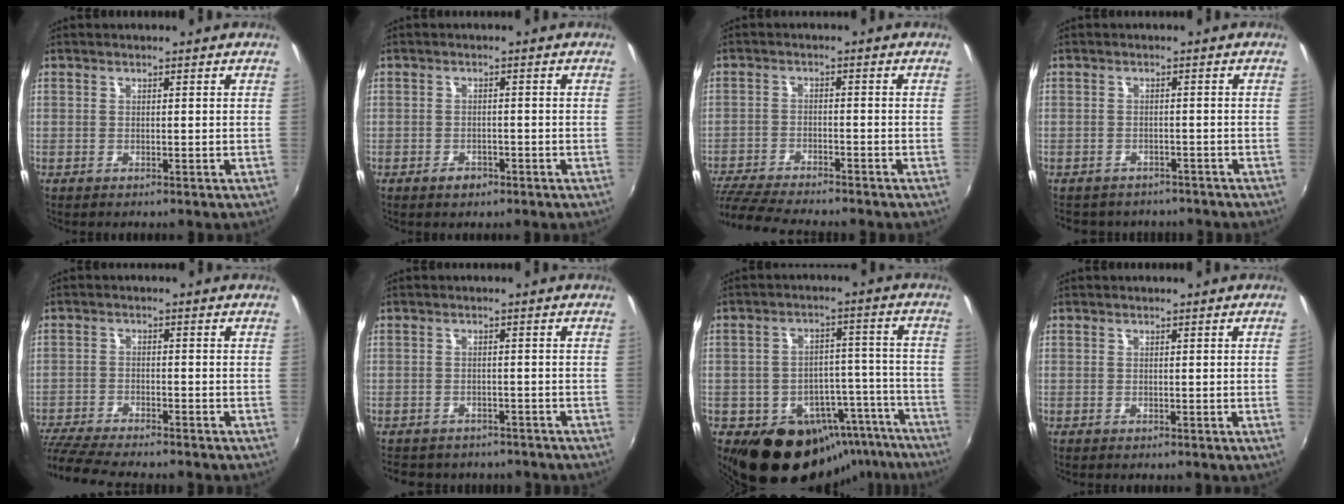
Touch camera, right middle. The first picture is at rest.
{"total": 2.0, "force": [-1.4, 1.2, 0.8], "torque": [-0.015, -0.001, -0.023]}
{"total": 12.1, "force": [-10.8, 1.7, 5.2], "torque": [-0.130, -0.027, -0.186]}
{"total": 7.4, "force": [-6.3, 3.2, 2.2], "torque": [-0.053, -0.016, -0.086]}
{"total": 11.2, "force": [-10.0, 1.3, 4.9], "torque": [-0.127, -0.029, -0.177]}
{"total": 8.7, "force": [-7.2, 3.9, 3.0], "torque": [-0.071, -0.016, -0.097]}
{"total": 19.5, "force": [-14.2, 11.5, 6.8], "torque": [-0.120, 0.049, -0.170]}
{"total": 1.1, "force": [0.0, -0.6, 0.9], "torque": [-0.005, -0.008, 0.001]}